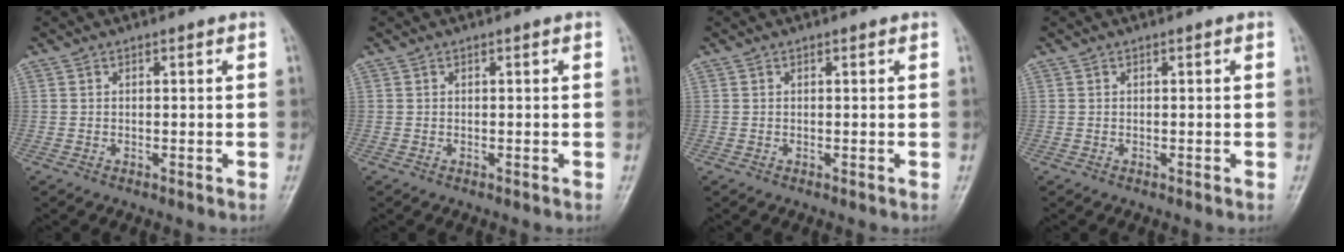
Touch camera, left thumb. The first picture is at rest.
{"total": 0.0}
{"total": 0.0}
{"total": 0.0}